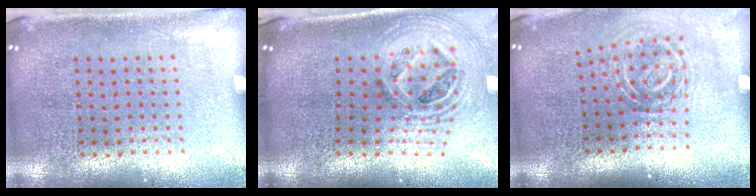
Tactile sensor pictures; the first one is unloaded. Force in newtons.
{"total": 2.2, "press": 1.7, "slide": 1.5}
{"total": 2.0, "press": 1.3, "slide": 1.5}